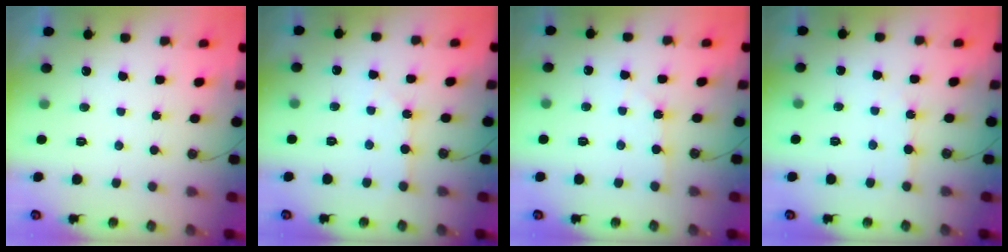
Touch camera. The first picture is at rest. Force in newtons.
{"total": 1.9, "press": 1.8, "slide": 0.4}
{"total": 1.6, "press": 1.6, "slide": 0.3}
{"total": 3.5, "press": 3.5, "slide": 0.5}